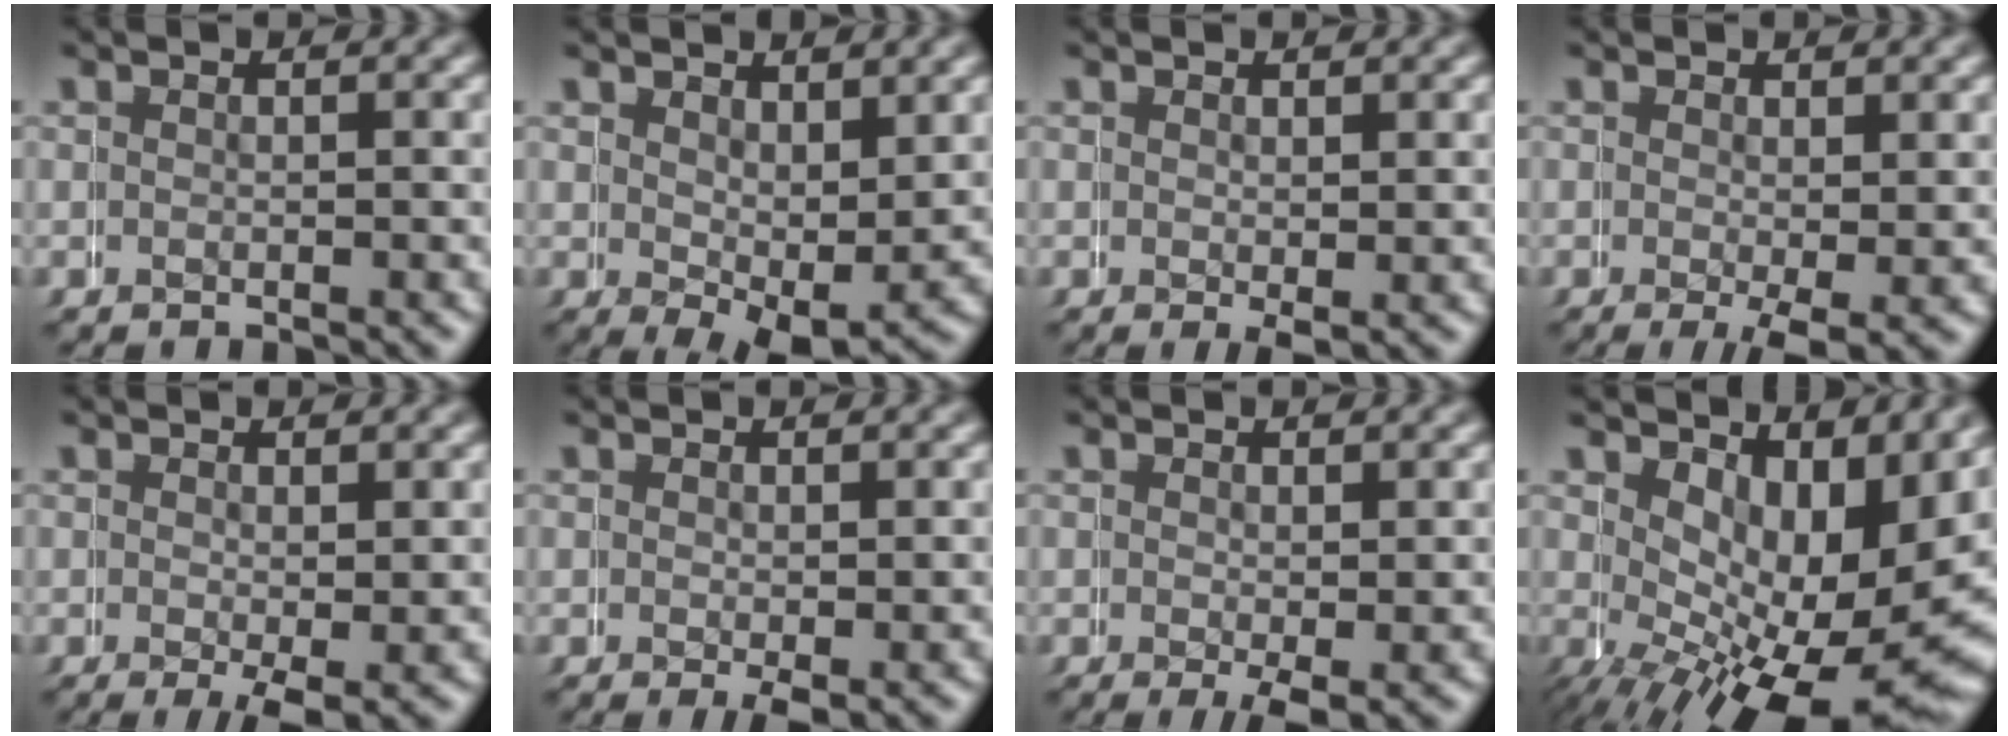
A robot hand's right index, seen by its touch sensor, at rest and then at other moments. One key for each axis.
{"total": 3.2, "fx": 0.1, "fy": 1.6, "fz": 2.8, "tx": -0.049, "ty": -0.030, "tz": 0.014}
{"total": 0.9, "fx": 0.2, "fy": 0.2, "fz": 0.9, "tx": -0.011, "ty": -0.008, "tz": 0.005}
{"total": 2.4, "fx": -0.8, "fy": 0.4, "fz": 2.2, "tx": -0.028, "ty": -0.016, "tz": -0.008}
{"total": 2.2, "fx": -0.7, "fy": 0.5, "fz": 2.0, "tx": -0.027, "ty": -0.015, "tz": -0.006}
{"total": 1.2, "fx": -0.2, "fy": 0.3, "fz": 1.1, "tx": -0.014, "ty": -0.009, "tz": 0.000}
{"total": 1.8, "fx": -0.6, "fy": 0.4, "fz": 1.7, "tx": -0.023, "ty": -0.013, "tz": -0.004}
{"total": 12.0, "fx": -2.4, "fy": 6.0, "fz": 10.1, "tx": -0.133, "ty": -0.055, "tz": -0.006}